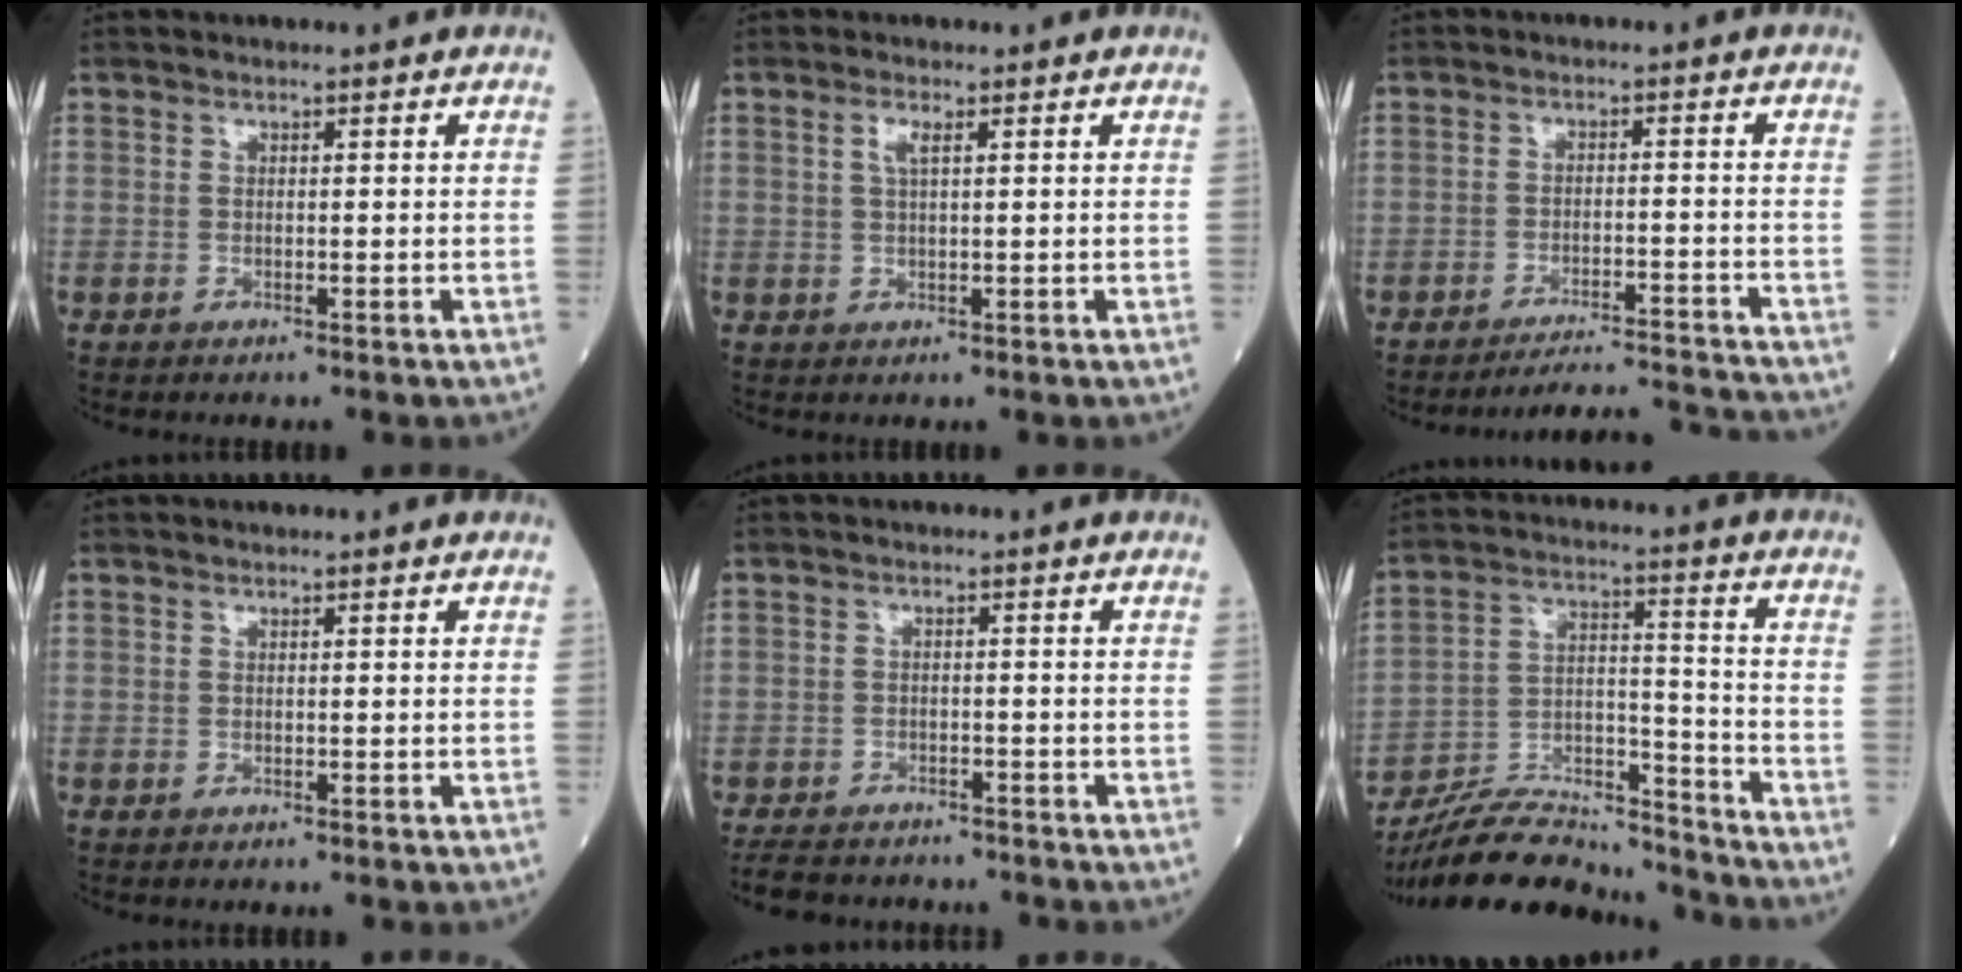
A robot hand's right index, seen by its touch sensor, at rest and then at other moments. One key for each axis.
{"total": 1.9, "fx": 0.8, "fy": 0.3, "fz": 1.7, "tx": -0.040, "ty": 0.002, "tz": 0.016}
{"total": 9.8, "fx": -9.7, "fy": -0.9, "fz": 0.6, "tx": -0.002, "ty": 0.004, "tz": -0.142}
{"total": 0.0}
{"total": 8.1, "fx": -7.2, "fy": 3.0, "fz": 2.0, "tx": -0.029, "ty": -0.006, "tz": -0.107}
{"total": 17.0, "fx": -16.4, "fy": 2.5, "fz": 3.8, "tx": -0.068, "ty": 0.030, "tz": -0.274}